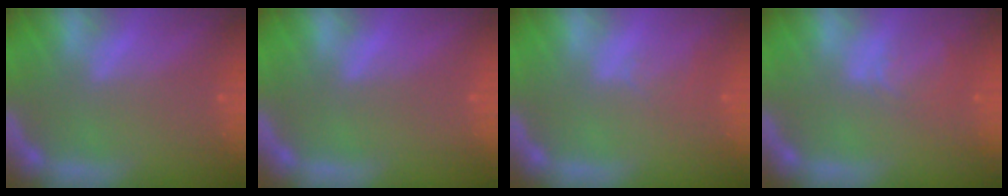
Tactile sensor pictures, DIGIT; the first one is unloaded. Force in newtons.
{"total": 0.0}
{"total": 1.5}
{"total": 2.9}